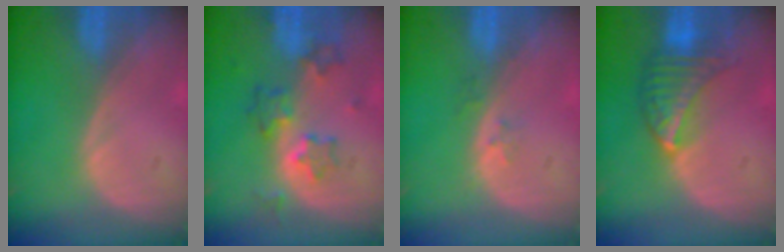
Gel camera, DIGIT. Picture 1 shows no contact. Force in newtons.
{"total": 6.2, "press": 5.8, "slide": 2.1}
{"total": 1.6, "press": 1.2, "slide": 1.0}
{"total": 6.7, "press": 6.1, "slide": 2.8}